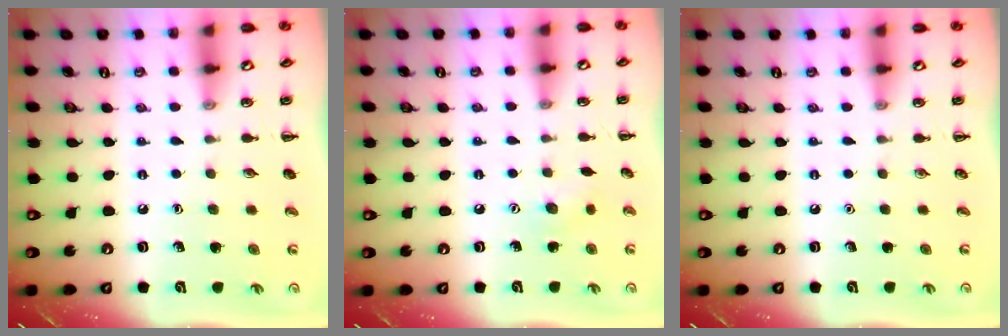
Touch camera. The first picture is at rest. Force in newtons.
{"total": 5.9, "press": 5.7, "slide": 1.4}
{"total": 0.0}